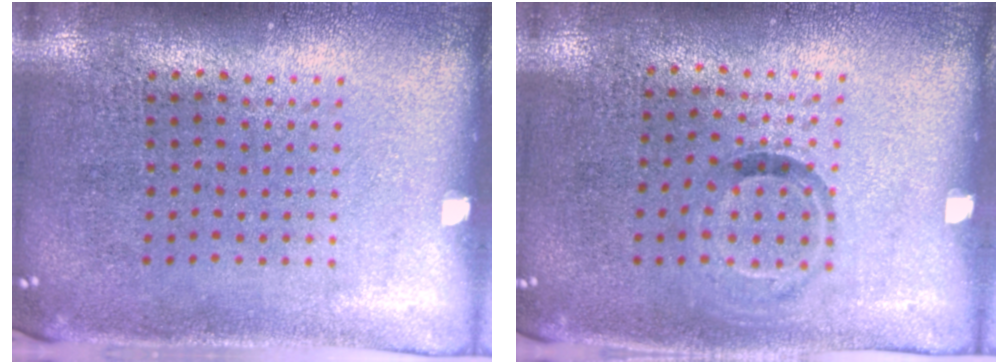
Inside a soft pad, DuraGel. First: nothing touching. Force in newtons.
{"total": 0.9, "press": 0.6, "slide": 0.7}